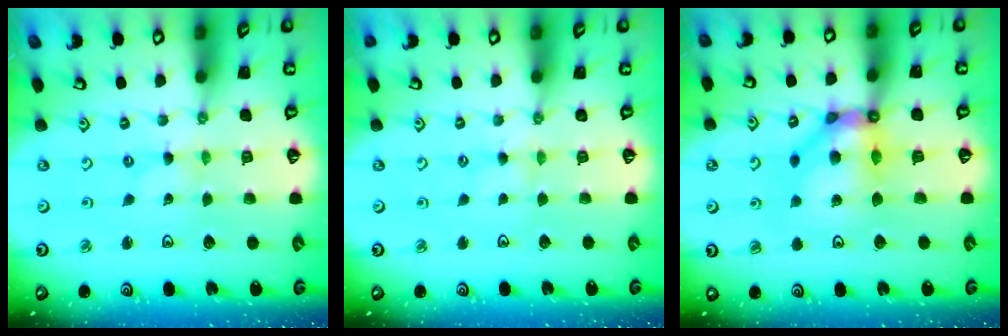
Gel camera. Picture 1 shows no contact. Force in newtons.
{"total": 1.6, "press": 1.5, "slide": 0.4}
{"total": 12.2, "press": 12.1, "slide": 1.5}